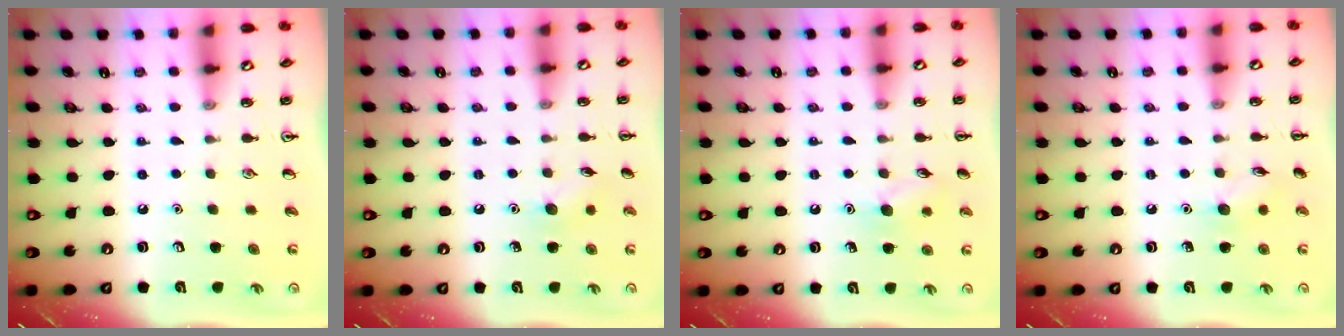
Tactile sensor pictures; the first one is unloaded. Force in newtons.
{"total": 6.4, "press": 6.1, "slide": 1.9}
{"total": 7.6, "press": 7.5, "slide": 1.5}
{"total": 6.6, "press": 6.4, "slide": 1.5}